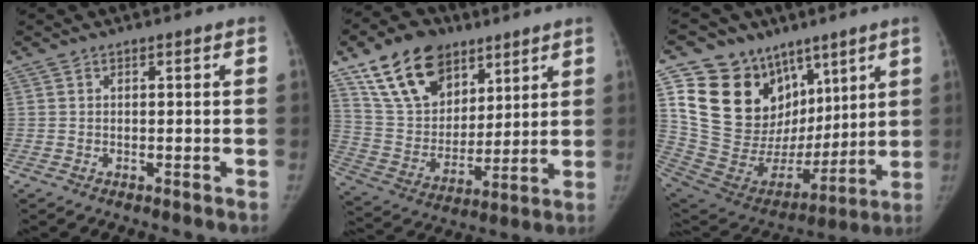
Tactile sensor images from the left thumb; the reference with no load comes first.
{"total": 19.1, "force": [11.5, 12.4, 8.8], "torque": [-0.121, -0.034, 0.219]}
{"total": 24.9, "force": [10.7, 18.2, 13.2], "torque": [-0.184, -0.008, 0.213]}